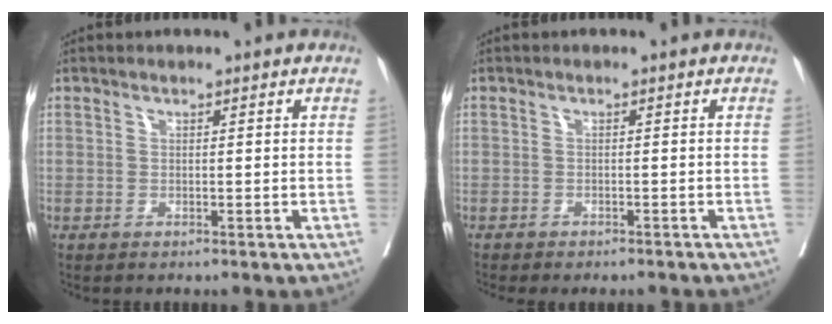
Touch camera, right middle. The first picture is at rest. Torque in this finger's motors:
{"motor_torque": [1.07, -1.07, 0.19, 0.06]}